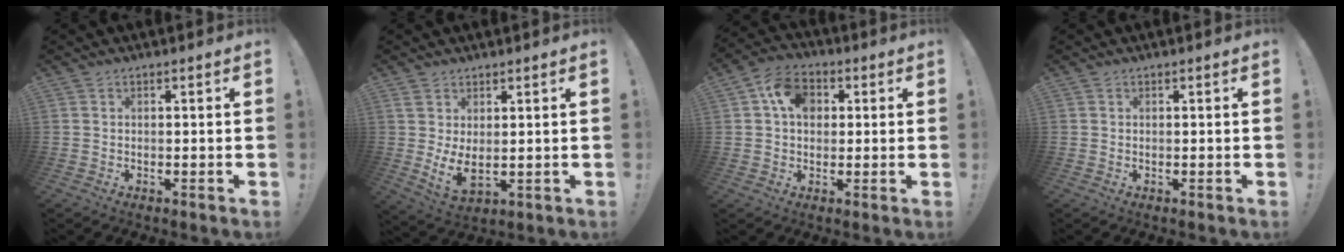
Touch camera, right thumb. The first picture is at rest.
{"total": 6.2, "force": [2.0, 2.8, 5.1], "torque": [-0.088, -0.030, 0.040]}
{"total": 9.6, "force": [2.9, 7.3, 5.5], "torque": [-0.088, 0.004, 0.054]}
{"total": 0.0}